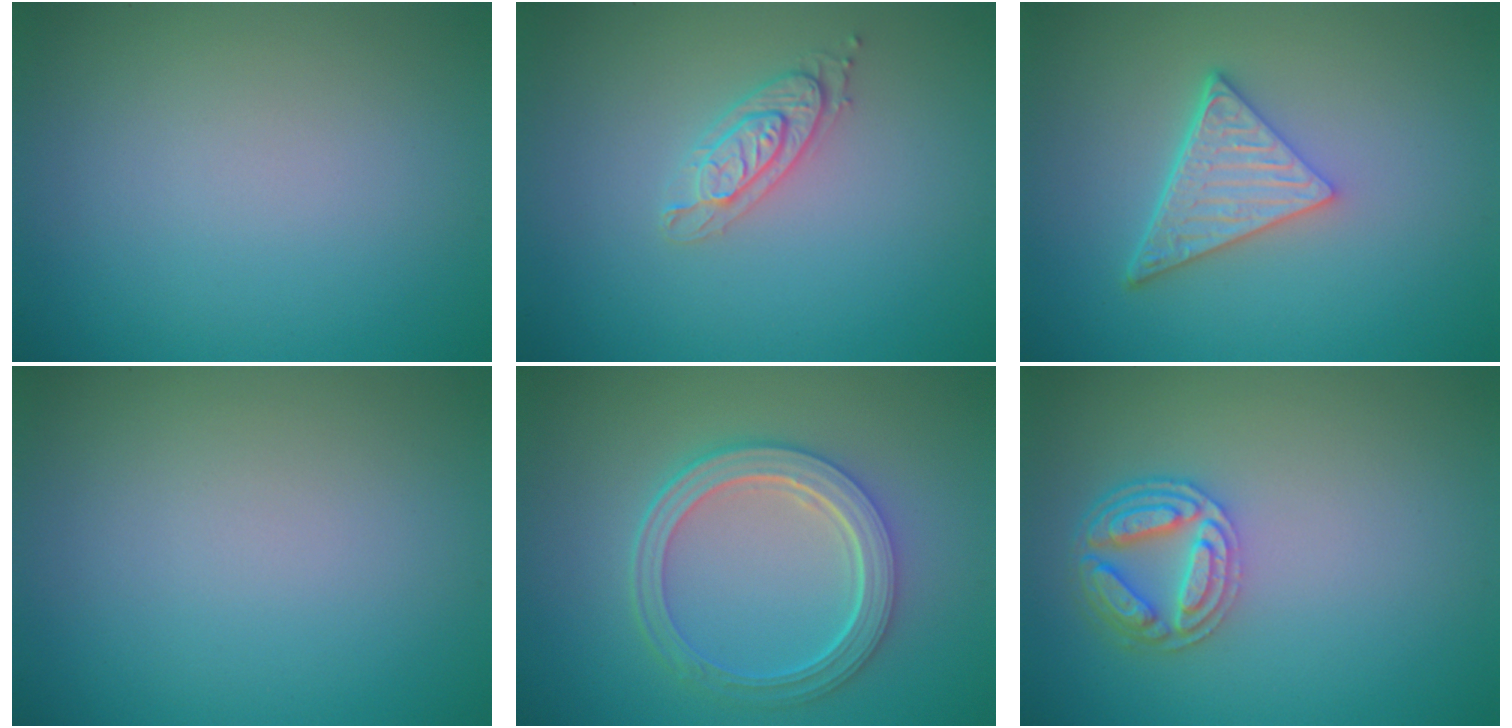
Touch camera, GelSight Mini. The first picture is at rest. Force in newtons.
{"total": 2.1, "press": 2.1, "slide": 0.4}
{"total": 5.0, "press": 3.6, "slide": 3.5}
{"total": 0.0}
{"total": 5.3, "press": 3.9, "slide": 3.6}
{"total": 4.5, "press": 4.0, "slide": 2.1}